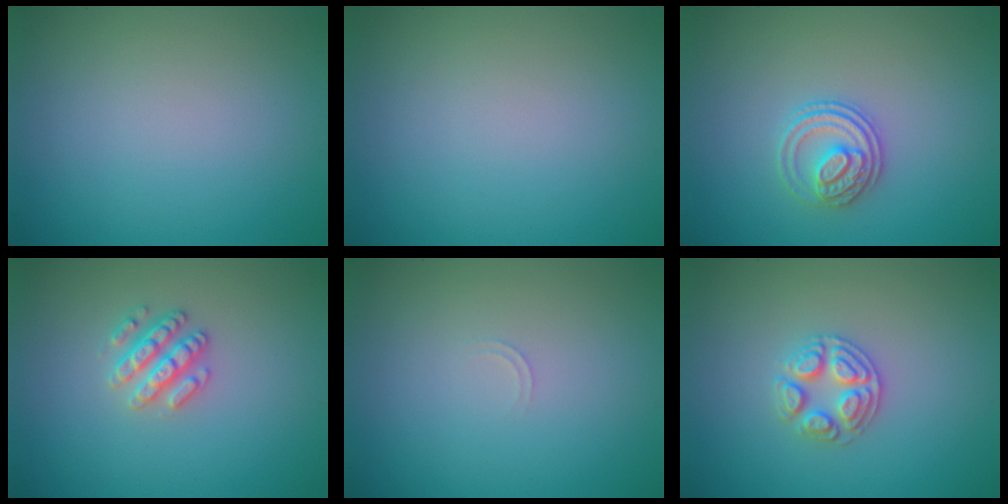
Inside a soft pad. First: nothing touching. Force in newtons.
{"total": 0.0}
{"total": 2.8, "press": 2.7, "slide": 1.0}
{"total": 2.5, "press": 2.5, "slide": 0.4}
{"total": 0.6, "press": 0.6, "slide": 0.2}
{"total": 2.7, "press": 2.6, "slide": 0.7}